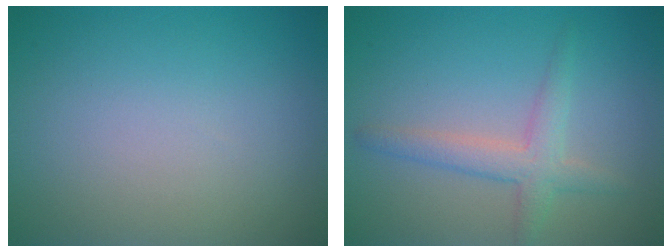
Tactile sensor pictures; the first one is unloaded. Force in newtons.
{"total": 1.9, "press": 1.8, "slide": 0.3}